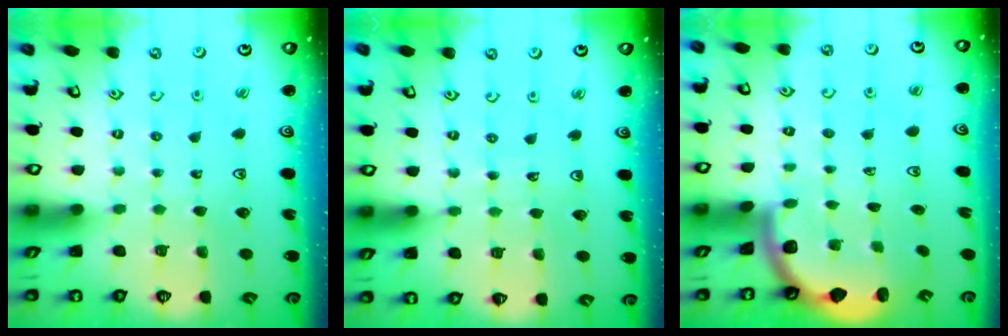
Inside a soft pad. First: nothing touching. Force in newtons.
{"total": 5.0, "press": 4.7, "slide": 1.6}
{"total": 1.6, "press": 1.6, "slide": 0.1}